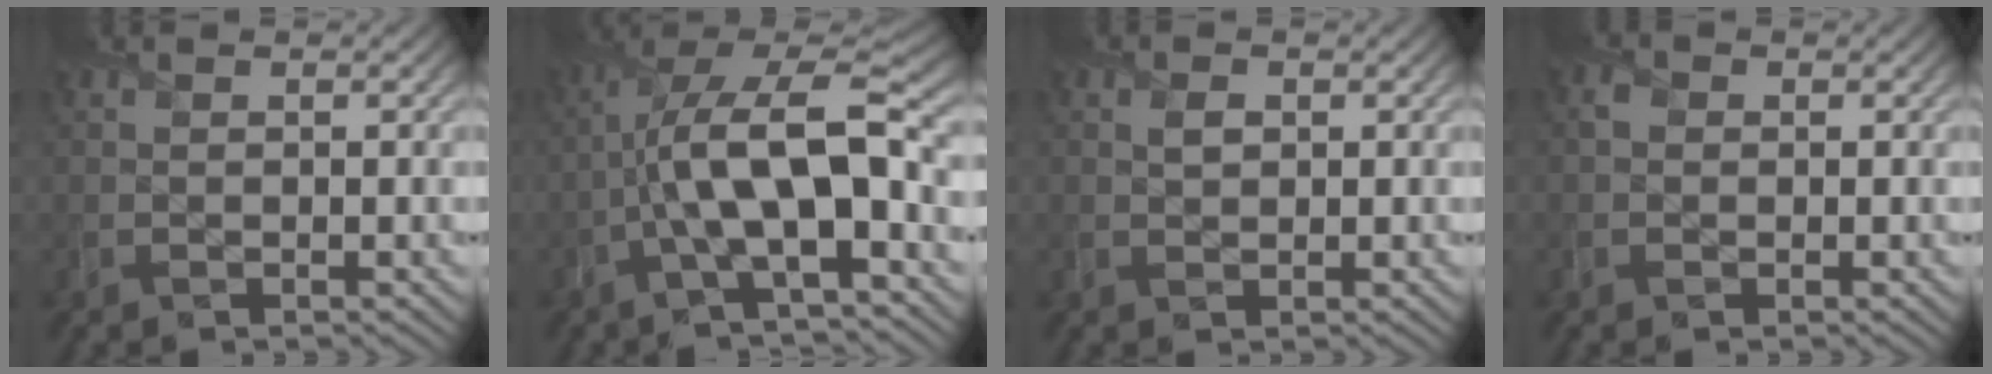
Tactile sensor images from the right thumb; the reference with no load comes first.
{"total": 13.8, "force": [-2.6, 5.1, 12.6], "torque": [-0.240, 0.006, -0.047]}
{"total": 1.3, "force": [0.4, 1.0, 0.7], "torque": [-0.014, -0.001, 0.008]}
{"total": 1.3, "force": [0.0, 1.3, 0.3], "torque": [-0.004, -0.001, -0.003]}